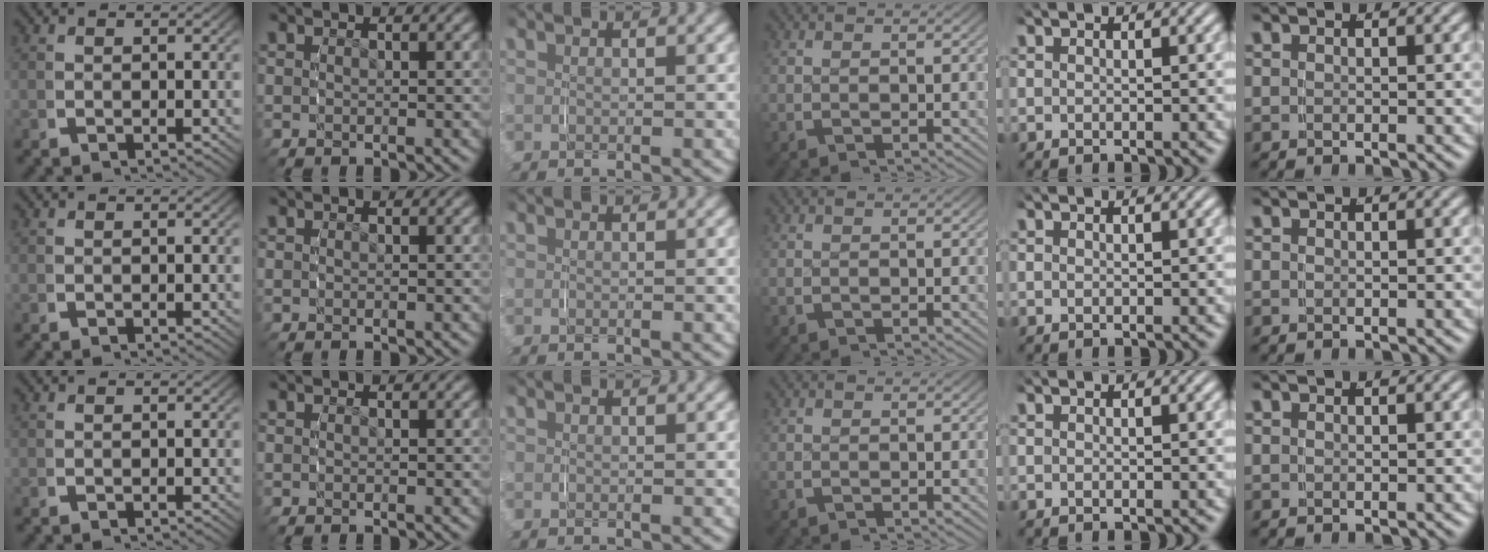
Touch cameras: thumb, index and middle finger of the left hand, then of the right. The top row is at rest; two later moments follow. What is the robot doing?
{"motion": "grasp_and_lifting", "object": "paper towel"}